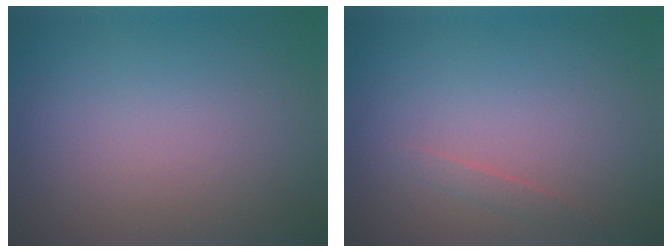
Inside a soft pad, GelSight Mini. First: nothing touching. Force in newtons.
{"total": 0.8, "press": 0.8, "slide": 0.0}